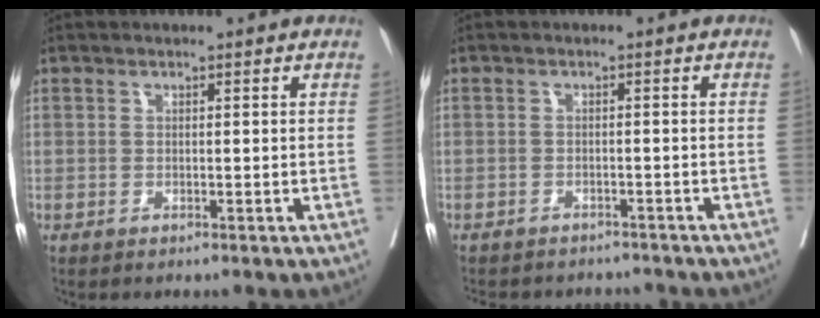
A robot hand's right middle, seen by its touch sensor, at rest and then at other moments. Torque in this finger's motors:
{"motor_torque": [0.22, -0.43, 0.03, 0.03]}